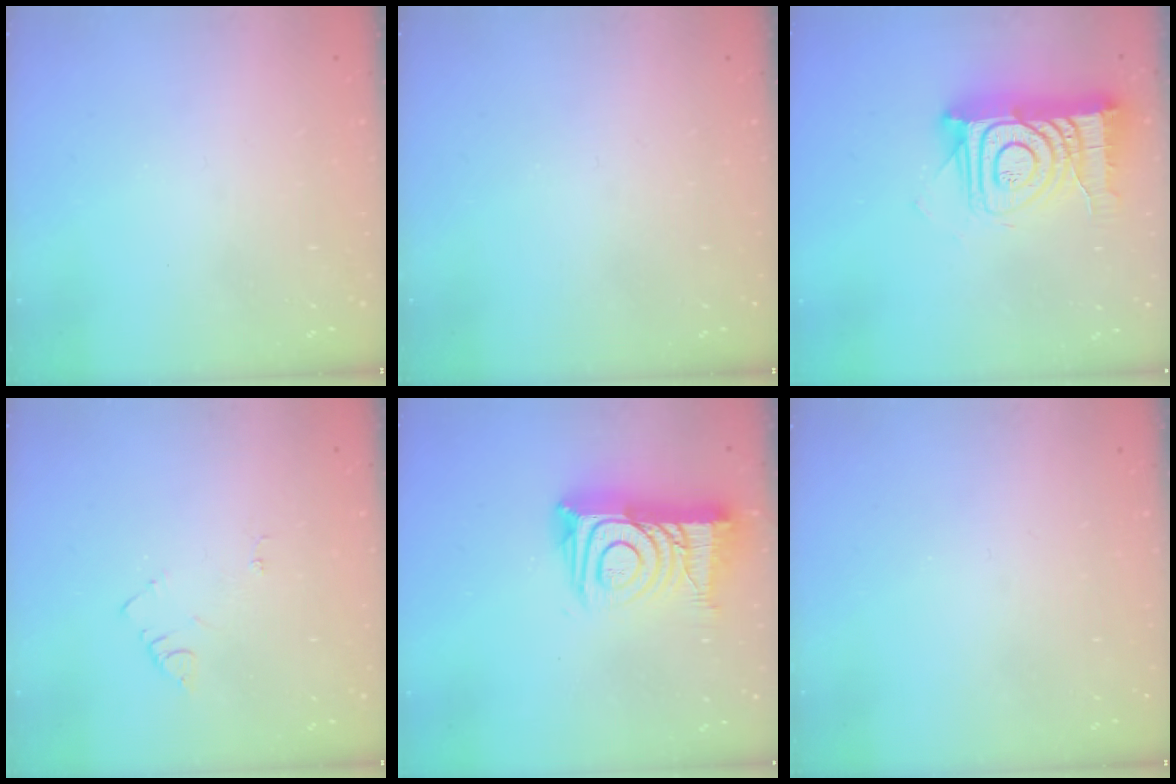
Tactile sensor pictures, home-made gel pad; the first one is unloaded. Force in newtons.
{"total": 0.0}
{"total": 17.6, "press": 17.5, "slide": 1.5}
{"total": 4.2, "press": 4.2, "slide": 0.4}
{"total": 17.3, "press": 17.2, "slide": 1.3}
{"total": 0.0}